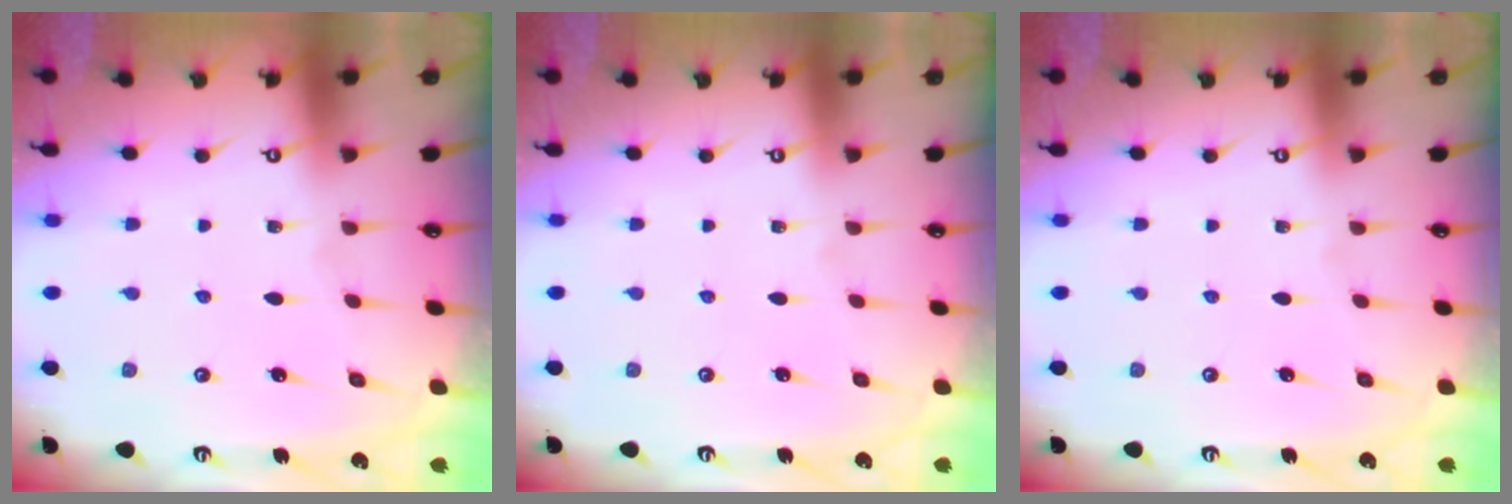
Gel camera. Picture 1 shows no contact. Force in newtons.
{"total": 0.0}
{"total": 0.0}